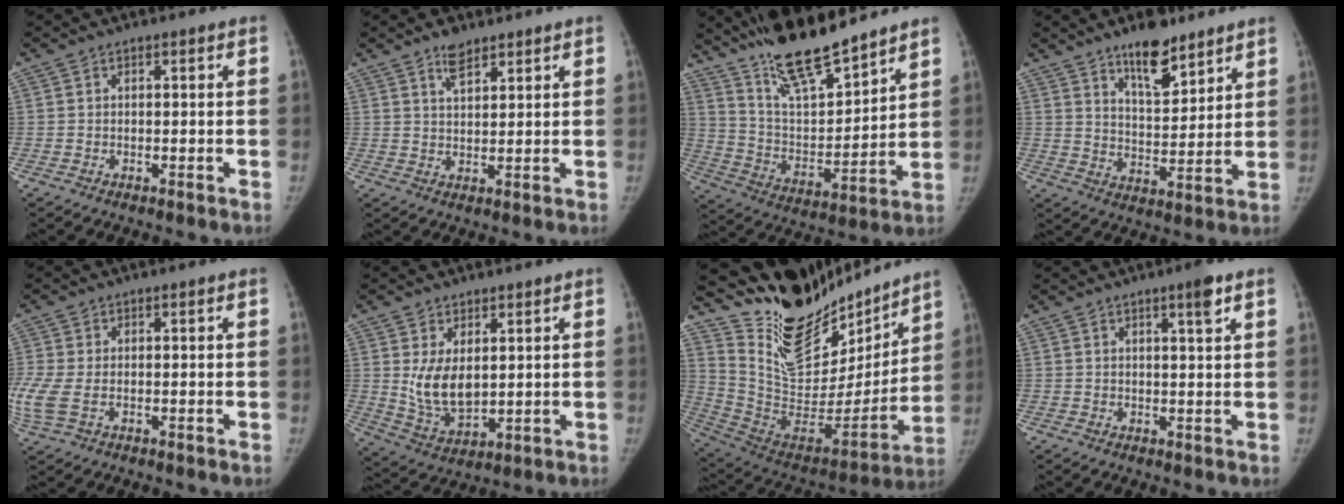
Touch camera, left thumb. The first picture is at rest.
{"total": 4.0, "force": [3.0, 1.7, 2.0], "torque": [-0.021, -0.019, 0.053]}
{"total": 18.1, "force": [14.8, 4.4, 9.5], "torque": [-0.128, -0.086, 0.269]}
{"total": 10.5, "force": [7.6, 4.0, 6.1], "torque": [-0.069, -0.057, 0.128]}
{"total": 6.5, "force": [-1.1, 3.8, 5.1], "torque": [-0.147, -0.001, -0.016]}
{"total": 8.8, "force": [2.1, 5.7, 6.5], "torque": [-0.095, -0.028, 0.058]}
{"total": 26.9, "force": [22.2, 10.6, 10.8], "torque": [-0.145, -0.122, 0.371]}
{"total": 3.2, "force": [1.8, 0.1, 2.6], "torque": [-0.039, -0.011, 0.029]}